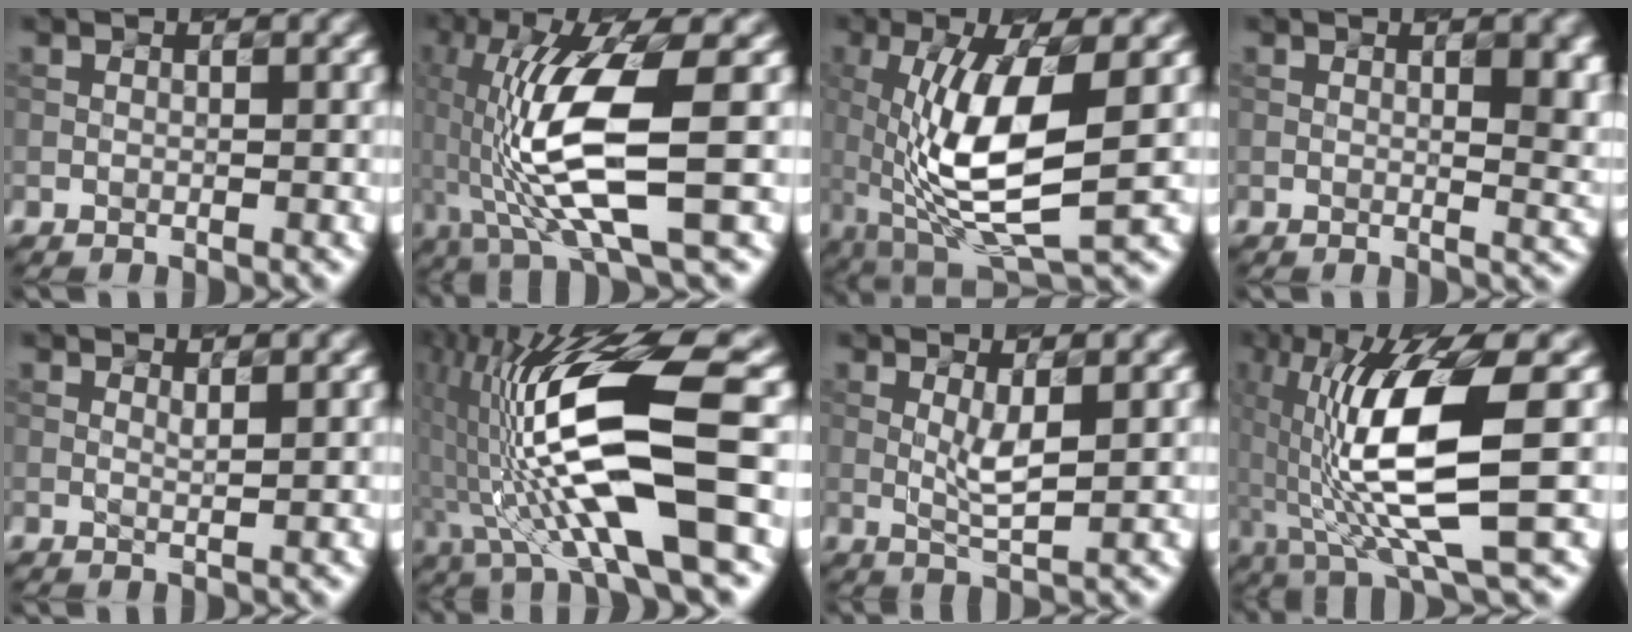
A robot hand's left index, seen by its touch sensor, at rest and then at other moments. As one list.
[{"total": 10.2, "force": [-1.8, 2.3, 9.8], "torque": [-0.197, 0.005, -0.021]}, {"total": 9.3, "force": [-0.7, 3.0, 8.8], "torque": [-0.174, -0.002, 0.000]}, {"total": 5.8, "force": [1.6, 2.4, 5.0], "torque": [-0.028, 0.011, 0.031]}, {"total": 0.5, "force": [0.4, -0.1, 0.3], "torque": [-0.005, 0.004, 0.014]}, {"total": 13.3, "force": [-1.5, 2.5, 13.0], "torque": [-0.248, 0.017, -0.011]}, {"total": 2.3, "force": [0.3, 0.2, 2.2], "torque": [-0.050, -0.006, 0.020]}, {"total": 10.7, "force": [-1.0, 2.3, 10.4], "torque": [-0.194, 0.003, -0.003]}]